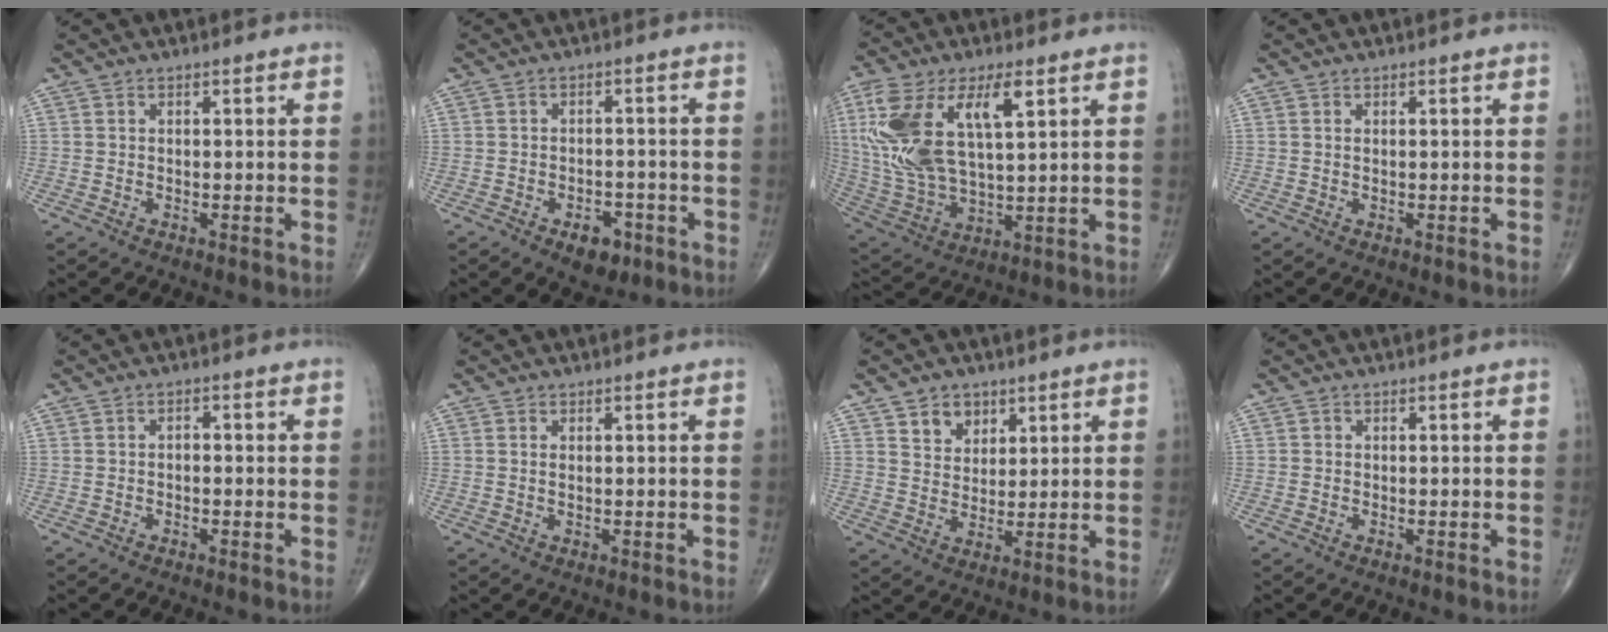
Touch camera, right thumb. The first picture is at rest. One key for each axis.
{"total": 5.2, "fx": -2.9, "fy": 3.0, "fz": 3.0, "tx": -0.022, "ty": 0.014, "tz": -0.039}
{"total": 19.9, "fx": 6.4, "fy": 8.8, "fz": 16.7, "tx": -0.348, "ty": -0.010, "tz": 0.125}
{"total": 0.0}
{"total": 1.1, "fx": -0.2, "fy": 0.7, "fz": 0.8, "tx": -0.005, "ty": 0.007, "tz": -0.007}
{"total": 0.7, "fx": 0.2, "fy": 0.2, "fz": 0.6, "tx": -0.013, "ty": 0.001, "tz": 0.006}
{"total": 5.6, "fx": 3.3, "fy": 4.1, "fz": 2.0, "tx": -0.008, "ty": -0.021, "tz": 0.060}
{"total": 0.0}